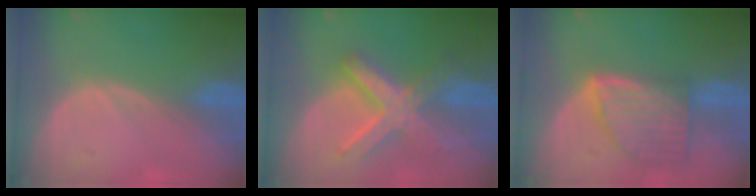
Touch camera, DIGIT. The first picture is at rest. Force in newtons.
{"total": 8.7, "press": 8.6, "slide": 0.8}
{"total": 8.2, "press": 7.4, "slide": 3.5}